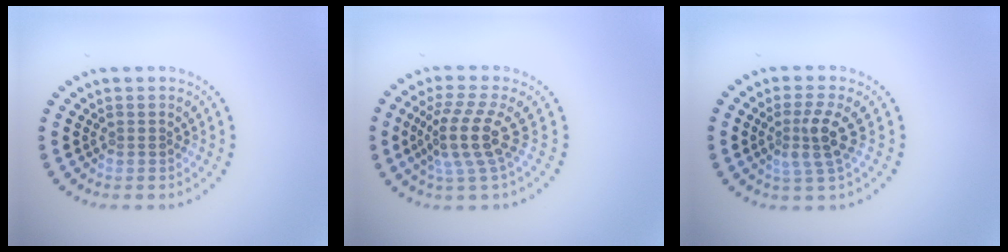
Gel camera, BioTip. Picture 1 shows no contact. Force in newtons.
{"total": 4.1, "press": 3.0, "slide": 2.9}
{"total": 3.0, "press": 2.5, "slide": 1.6}